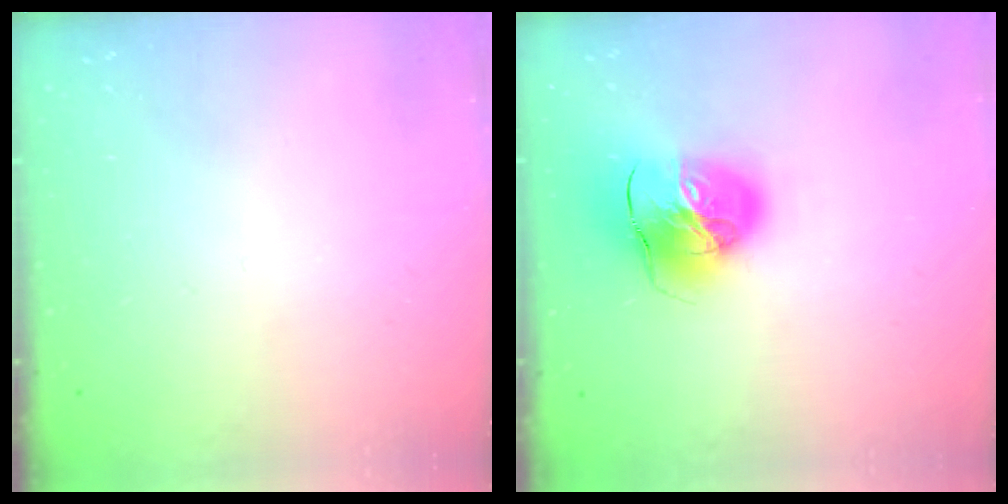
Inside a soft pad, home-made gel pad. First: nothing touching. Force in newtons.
{"total": 14.1, "press": 14.0, "slide": 2.0}